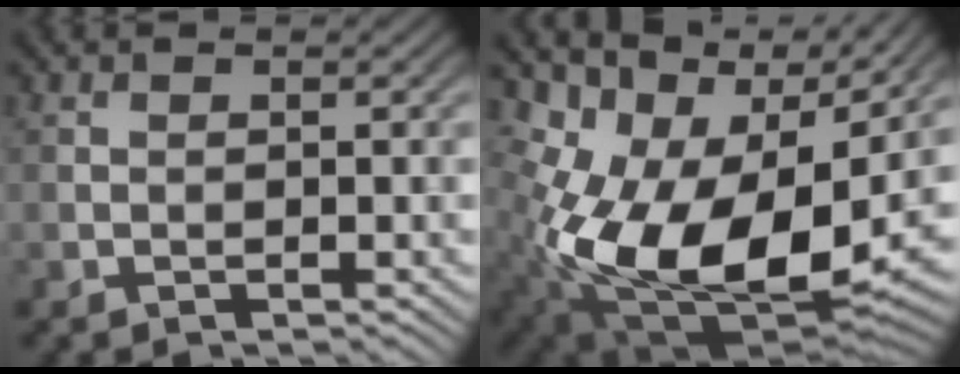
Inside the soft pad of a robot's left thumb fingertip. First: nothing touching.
{"total": 16.5, "force": [1.3, 10.5, 12.7], "torque": [-0.252, -0.026, 0.034]}